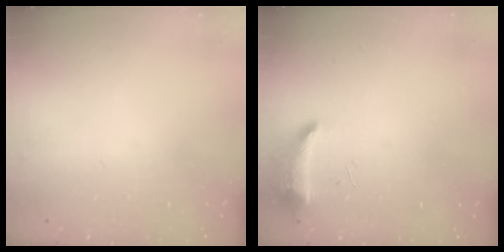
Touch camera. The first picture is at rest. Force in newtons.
{"total": 8.5, "press": 8.4, "slide": 1.6}